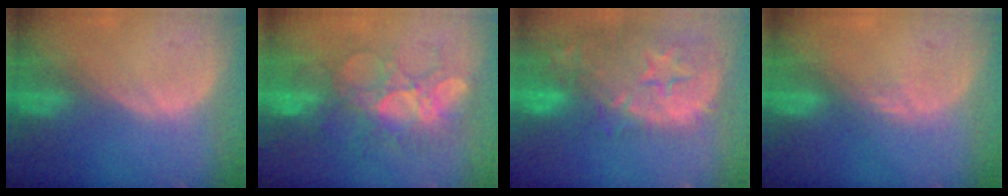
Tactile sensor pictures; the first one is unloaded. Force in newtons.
{"total": 8.8, "press": 8.7, "slide": 1.6}
{"total": 15.3, "press": 12.2, "slide": 9.1}
{"total": 1.1, "press": 1.0, "slide": 0.5}